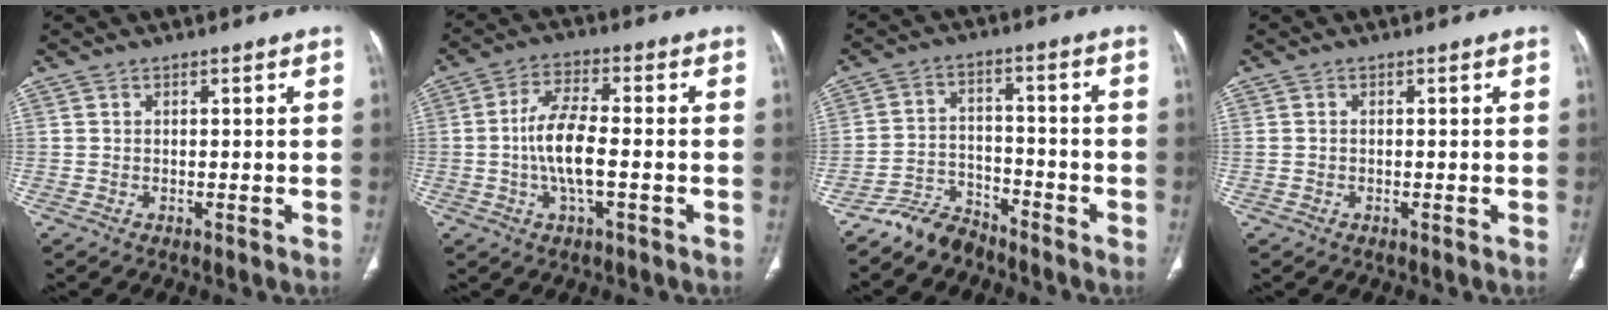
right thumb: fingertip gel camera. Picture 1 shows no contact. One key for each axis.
{"total": 9.0, "fx": -1.4, "fy": 3.2, "fz": 8.3, "tx": -0.170, "ty": 0.013, "tz": -0.030}
{"total": 6.6, "fx": -5.9, "fy": 2.7, "fz": 0.6, "tx": -0.001, "ty": 0.044, "tz": -0.117}
{"total": 0.5, "fx": -0.1, "fy": 0.4, "fz": 0.3, "tx": -0.015, "ty": 0.006, "tz": 0.001}